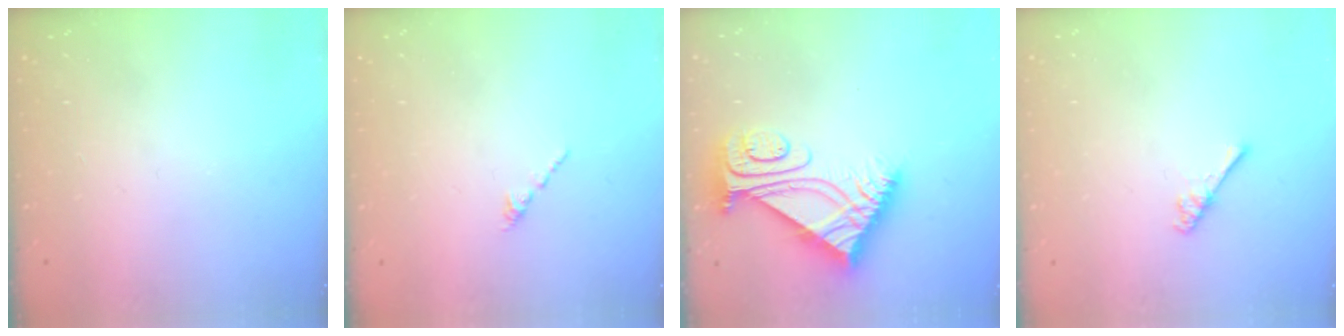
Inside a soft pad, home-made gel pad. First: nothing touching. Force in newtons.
{"total": 0.6, "press": 0.5, "slide": 0.3}
{"total": 8.2, "press": 8.1, "slide": 0.7}
{"total": 2.9, "press": 2.9, "slide": 0.4}